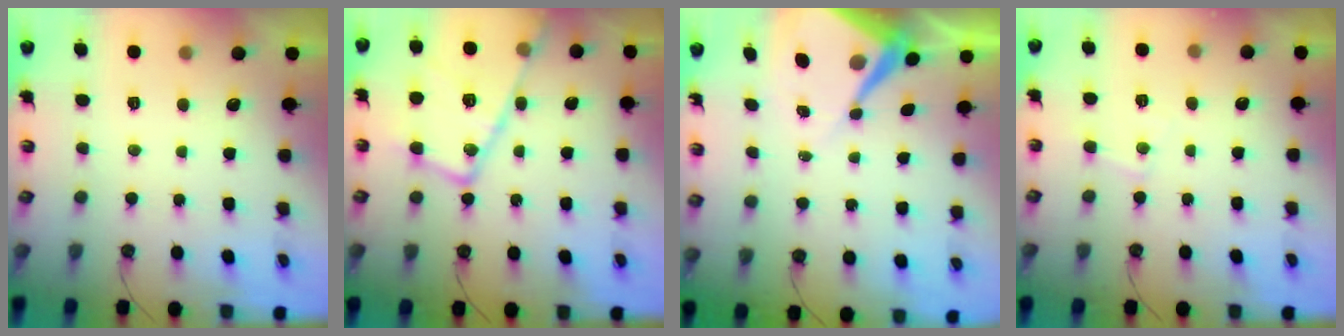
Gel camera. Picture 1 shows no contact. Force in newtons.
{"total": 21.1, "press": 21.0, "slide": 2.3}
{"total": 8.5, "press": 8.5, "slide": 0.9}
{"total": 5.3, "press": 5.2, "slide": 0.7}